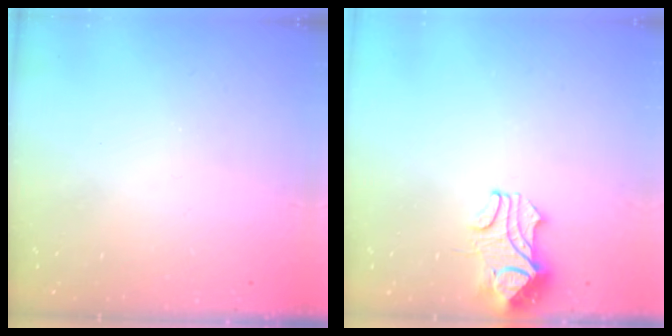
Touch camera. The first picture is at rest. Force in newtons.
{"total": 2.3, "press": 2.2, "slide": 0.8}